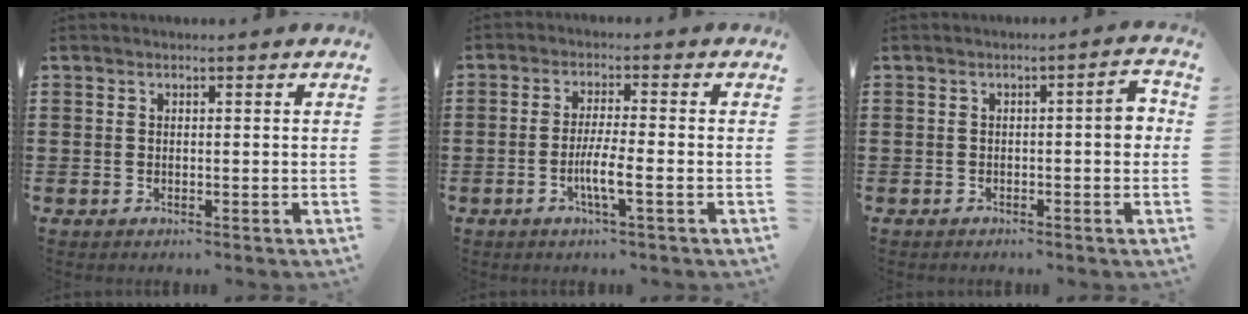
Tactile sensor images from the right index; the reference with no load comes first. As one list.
[{"total": 4.7, "force": [-1.8, 0.2, 4.4], "torque": [-0.090, -0.011, -0.036]}, {"total": 3.2, "force": [-0.3, 0.5, 3.1], "torque": [-0.046, 0.000, -0.008]}]